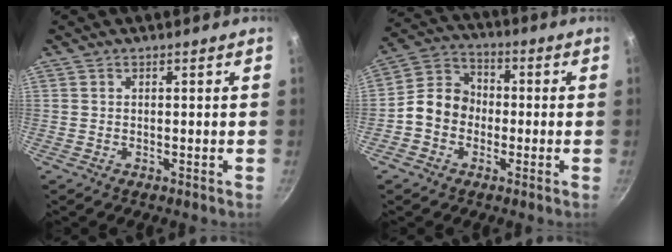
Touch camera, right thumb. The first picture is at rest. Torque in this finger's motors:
{"motor_torque": [0.10, 0.07, 0.76, -0.68, 0.03]}